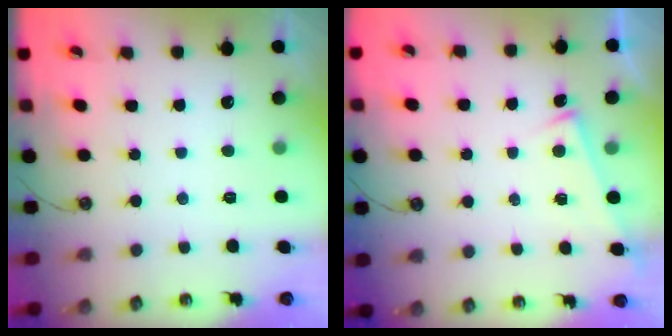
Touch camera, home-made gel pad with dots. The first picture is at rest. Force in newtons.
{"total": 4.4, "press": 4.4, "slide": 0.1}